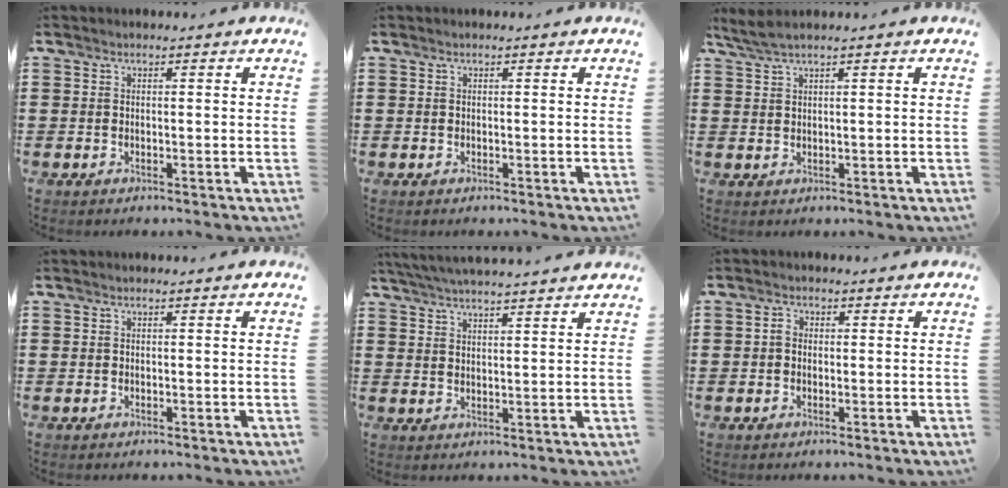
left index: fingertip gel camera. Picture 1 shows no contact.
{"total": 0.0}
{"total": 2.1, "force": [1.4, 0.0, 1.6], "torque": [-0.032, 0.000, 0.026]}
{"total": 0.0}
{"total": 3.9, "force": [3.8, -0.6, 0.8], "torque": [-0.028, -0.014, 0.068]}
{"total": 1.5, "force": [0.0, 1.1, 1.0], "torque": [-0.022, 0.007, -0.002]}